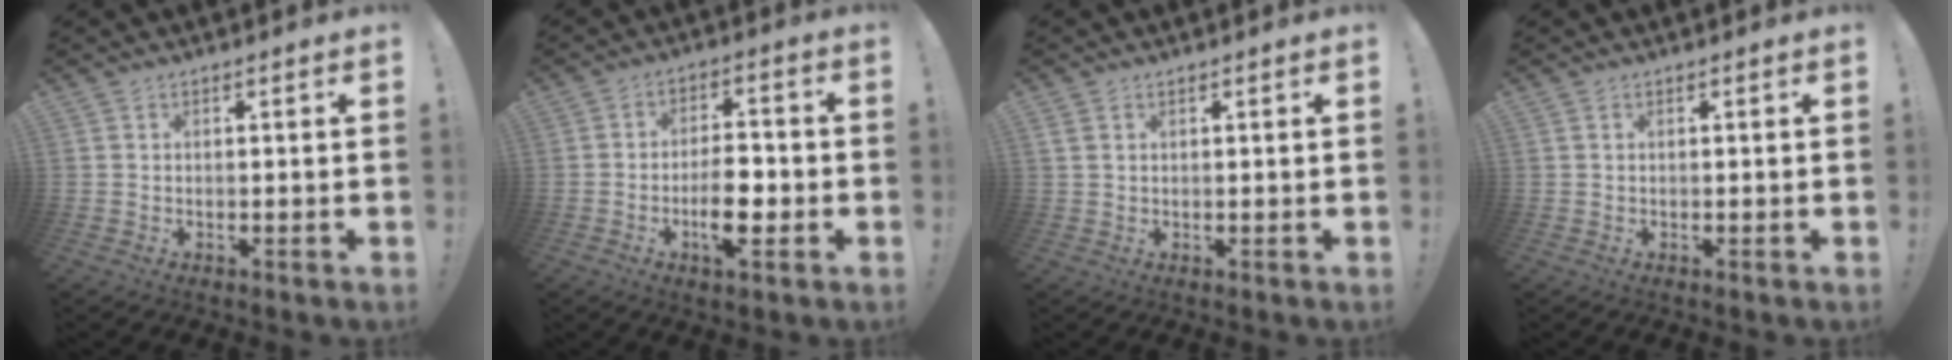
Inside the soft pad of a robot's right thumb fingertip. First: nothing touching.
{"total": 9.3, "force": [-3.0, 4.1, 7.8], "torque": [-0.127, 0.008, -0.053]}
{"total": 1.7, "force": [0.9, 1.1, 0.9], "torque": [-0.017, 0.001, 0.017]}
{"total": 0.0}